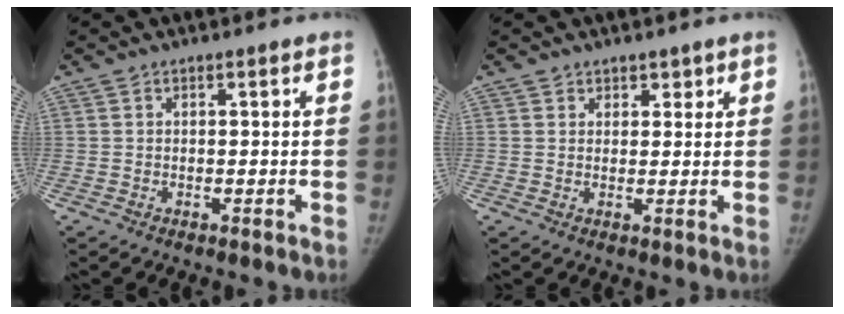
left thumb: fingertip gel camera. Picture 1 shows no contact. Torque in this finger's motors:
{"motor_torque": [-0.39, -0.25, -0.17, 0.17, -0.03]}